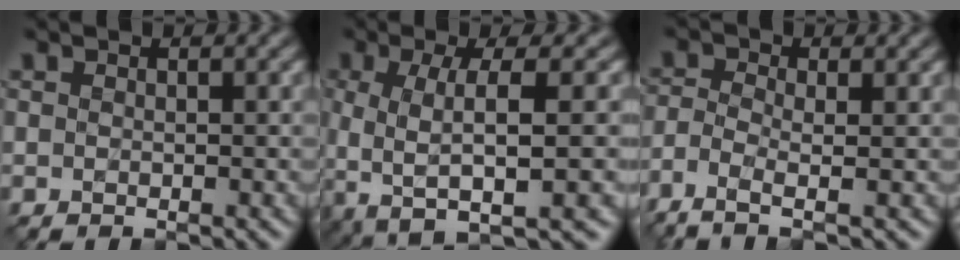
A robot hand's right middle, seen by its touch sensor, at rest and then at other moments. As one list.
[{"total": 7.2, "force": [-1.3, 2.1, 6.8], "torque": [-0.114, -0.011, -0.026]}, {"total": 3.6, "force": [-2.1, 1.1, 2.8], "torque": [-0.067, -0.009, -0.050]}]